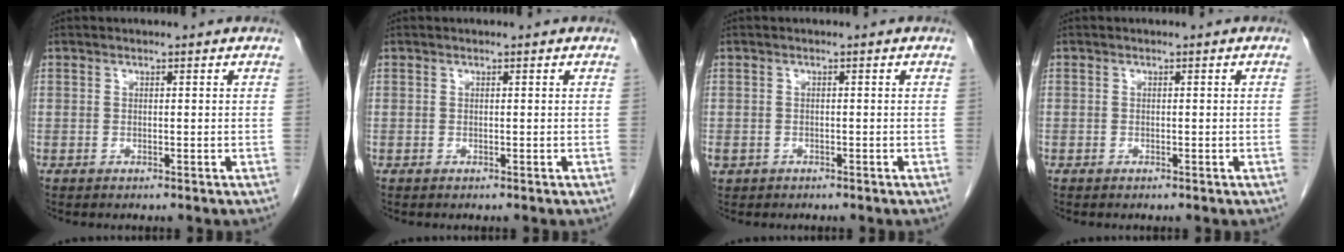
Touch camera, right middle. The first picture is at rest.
{"total": 0.0}
{"total": 2.1, "force": [-1.3, 1.6, 0.5], "torque": [-0.009, 0.001, -0.020]}
{"total": 0.0}